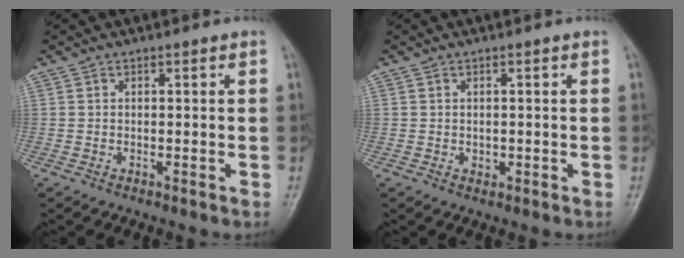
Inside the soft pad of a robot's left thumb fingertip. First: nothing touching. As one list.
[{"total": 1.0, "force": [0.0, 0.9, 0.5], "torque": [-0.004, 0.000, 0.002]}]